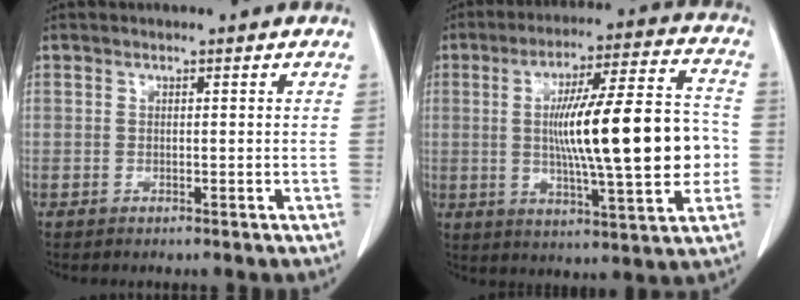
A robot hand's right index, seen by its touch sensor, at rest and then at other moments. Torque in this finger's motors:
{"motor_torque": [1.71, -0.43, 0.84, 0.21]}